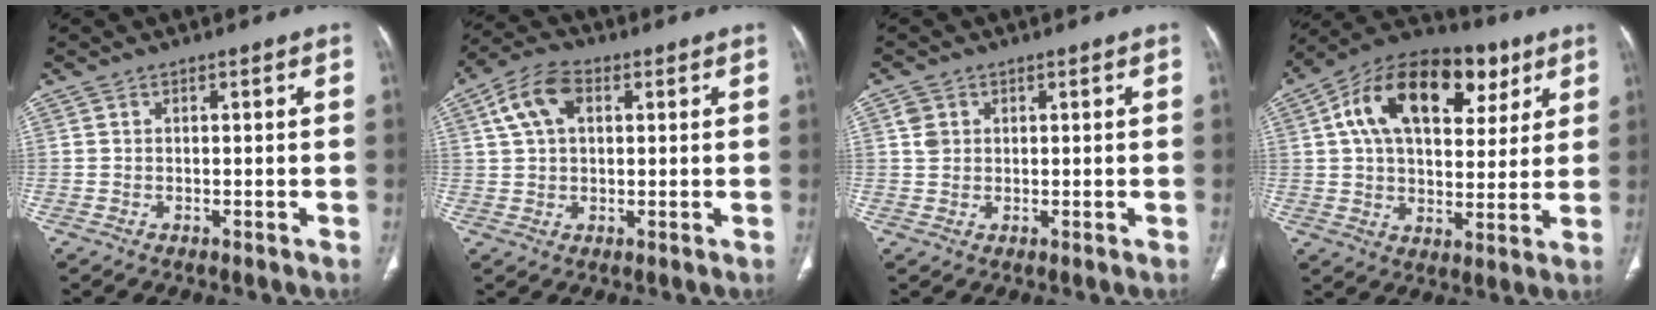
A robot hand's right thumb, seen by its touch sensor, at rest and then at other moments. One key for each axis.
{"total": 8.5, "fx": 2.7, "fy": 5.2, "fz": 6.1, "tx": -0.118, "ty": 0.016, "tz": 0.046}
{"total": 1.7, "fx": 0.5, "fy": 1.5, "fz": 0.7, "tx": -0.009, "ty": 0.001, "tz": 0.011}
{"total": 22.9, "fx": 8.8, "fy": 13.6, "fz": 16.2, "tx": -0.231, "ty": 0.017, "tz": 0.136}